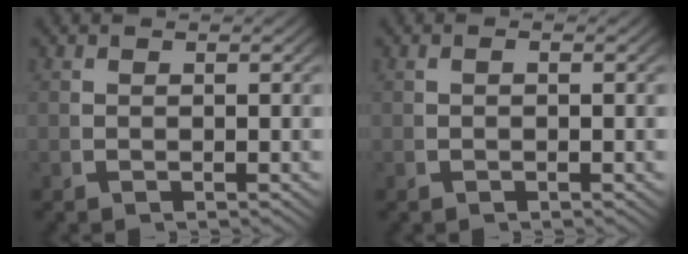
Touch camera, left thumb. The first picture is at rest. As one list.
[{"total": 0.0}]